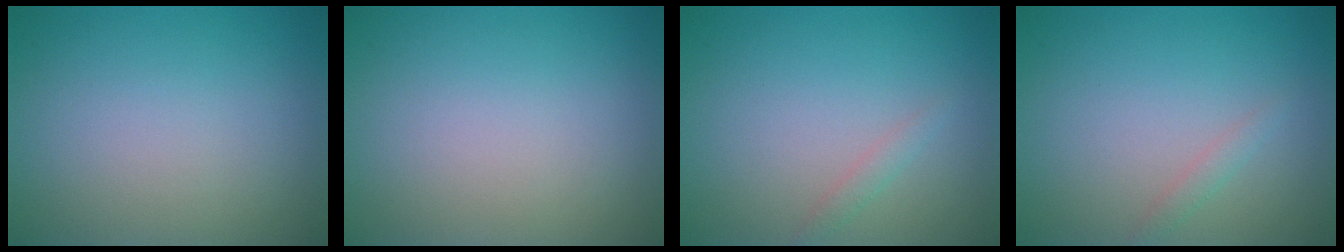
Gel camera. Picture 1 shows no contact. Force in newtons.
{"total": 0.0}
{"total": 0.9, "press": 0.9, "slide": 0.0}
{"total": 0.9, "press": 0.9, "slide": 0.0}